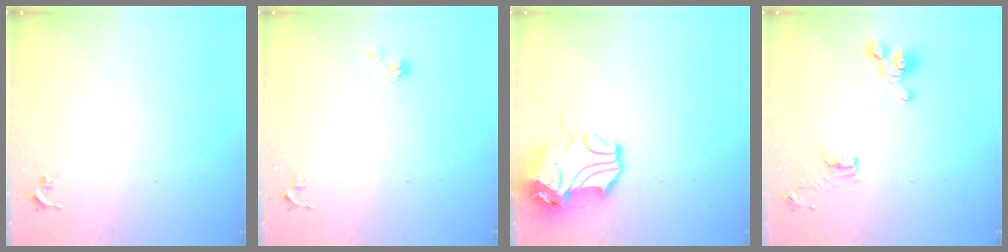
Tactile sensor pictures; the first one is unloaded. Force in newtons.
{"total": 5.6, "press": 5.6, "slide": 0.5}
{"total": 13.0, "press": 12.9, "slide": 1.8}
{"total": 12.5, "press": 12.3, "slide": 2.0}